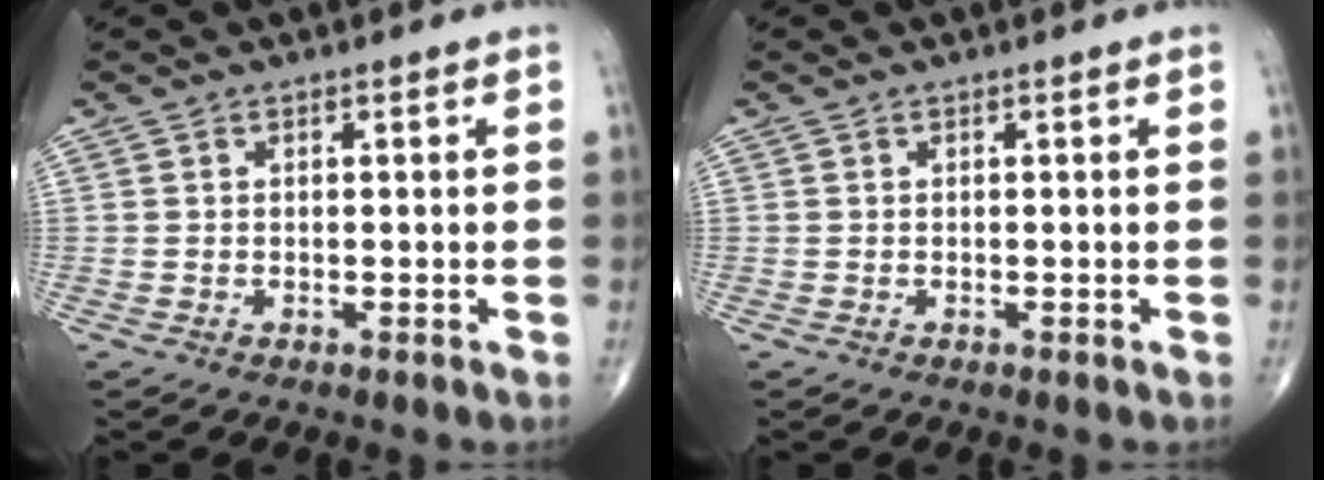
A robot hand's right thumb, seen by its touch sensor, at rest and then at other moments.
{"total": 0.0}